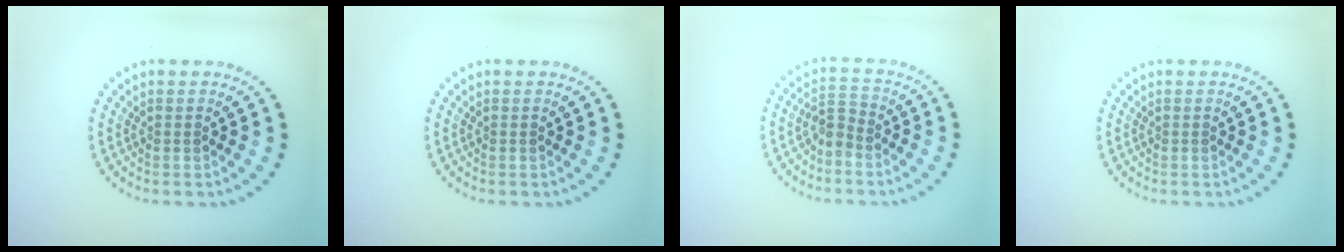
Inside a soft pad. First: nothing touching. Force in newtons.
{"total": 0.0}
{"total": 1.7, "press": 1.4, "slide": 1.0}
{"total": 0.0}